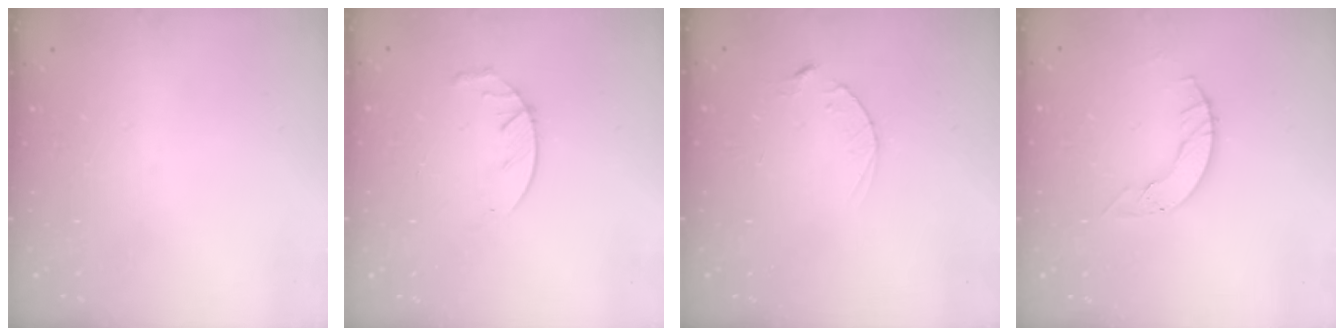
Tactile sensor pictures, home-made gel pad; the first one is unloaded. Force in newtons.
{"total": 3.9, "press": 3.9, "slide": 0.5}
{"total": 2.5, "press": 2.5, "slide": 0.4}
{"total": 4.0, "press": 4.0, "slide": 0.1}